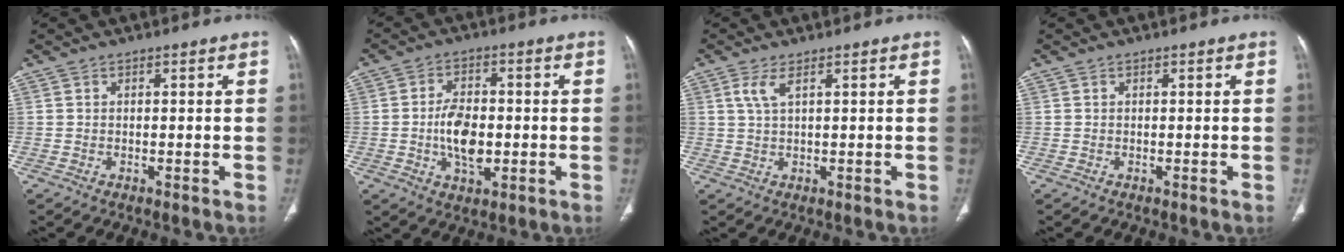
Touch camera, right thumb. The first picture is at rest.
{"total": 8.1, "force": [-1.1, 4.8, 6.5], "torque": [-0.104, 0.005, -0.020]}
{"total": 2.9, "force": [1.3, 0.8, 2.4], "torque": [-0.064, 0.003, 0.034]}
{"total": 0.0}